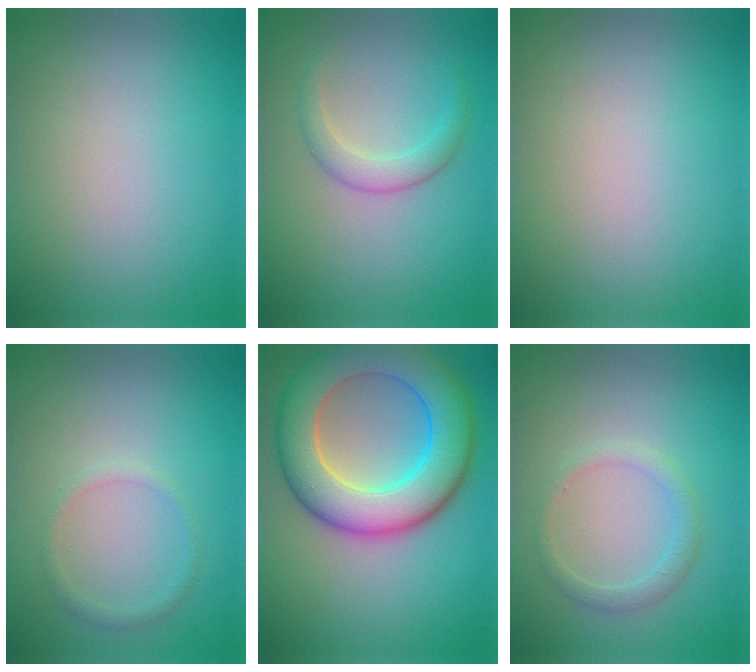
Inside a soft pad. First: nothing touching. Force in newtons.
{"total": 2.3, "press": 2.3, "slide": 0.1}
{"total": 0.0}
{"total": 1.1, "press": 1.1, "slide": 0.0}
{"total": 10.2, "press": 10.2, "slide": 0.4}
{"total": 1.7, "press": 1.7, "slide": 0.2}